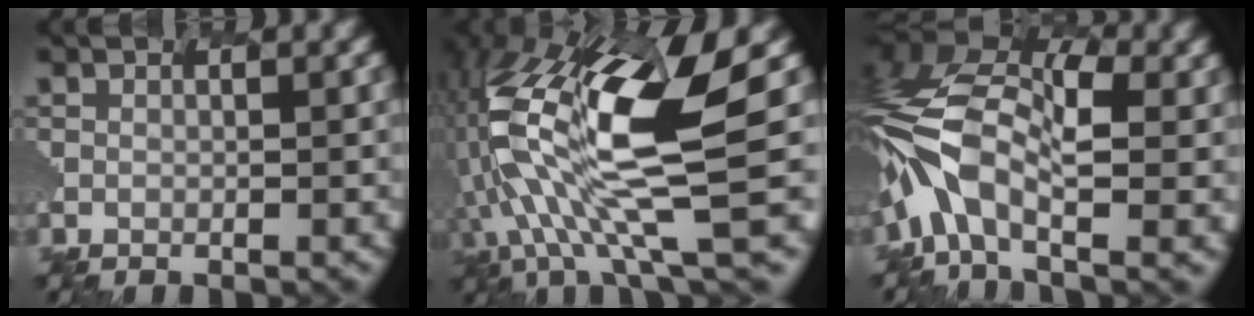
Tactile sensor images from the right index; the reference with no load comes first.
{"total": 10.7, "force": [0.4, 2.9, 10.3], "torque": [-0.237, 0.000, 0.002]}
{"total": 9.3, "force": [-1.6, 5.1, 7.6], "torque": [-0.199, 0.030, -0.058]}